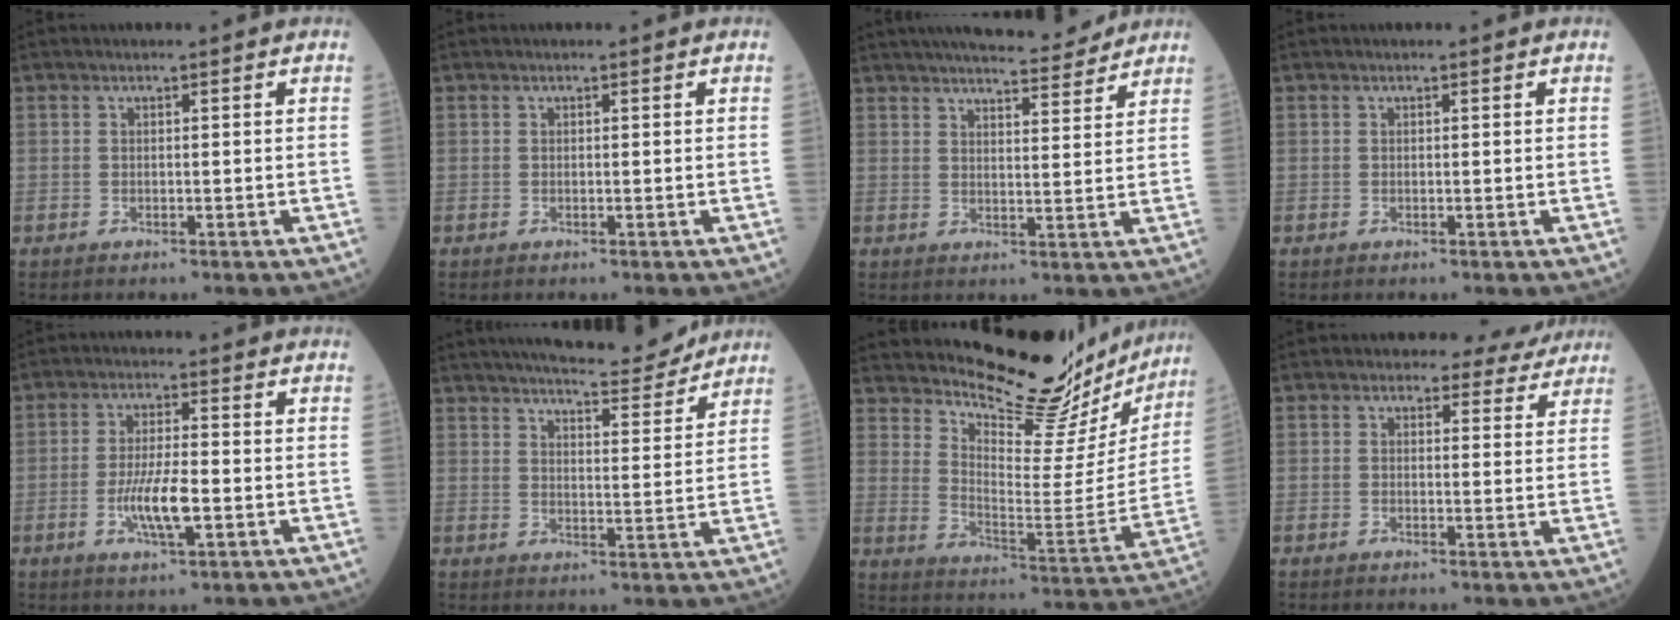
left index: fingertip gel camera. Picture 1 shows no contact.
{"total": 0.0}
{"total": 11.8, "force": [10.7, 1.5, 4.8], "torque": [-0.062, 0.004, 0.143]}
{"total": 0.0}
{"total": 6.4, "force": [-1.8, 1.1, 6.0], "torque": [-0.116, -0.009, -0.033]}
{"total": 12.4, "force": [11.4, 1.3, 4.6], "torque": [-0.062, -0.003, 0.154]}
{"total": 22.0, "force": [20.6, 4.1, 6.5], "torque": [-0.095, -0.083, 0.272]}
{"total": 4.9, "force": [4.4, 2.2, 0.0], "torque": [0.021, -0.001, 0.033]}